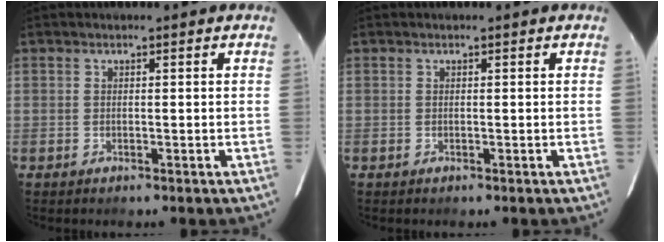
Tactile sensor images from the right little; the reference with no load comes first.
{"total": 0.0}